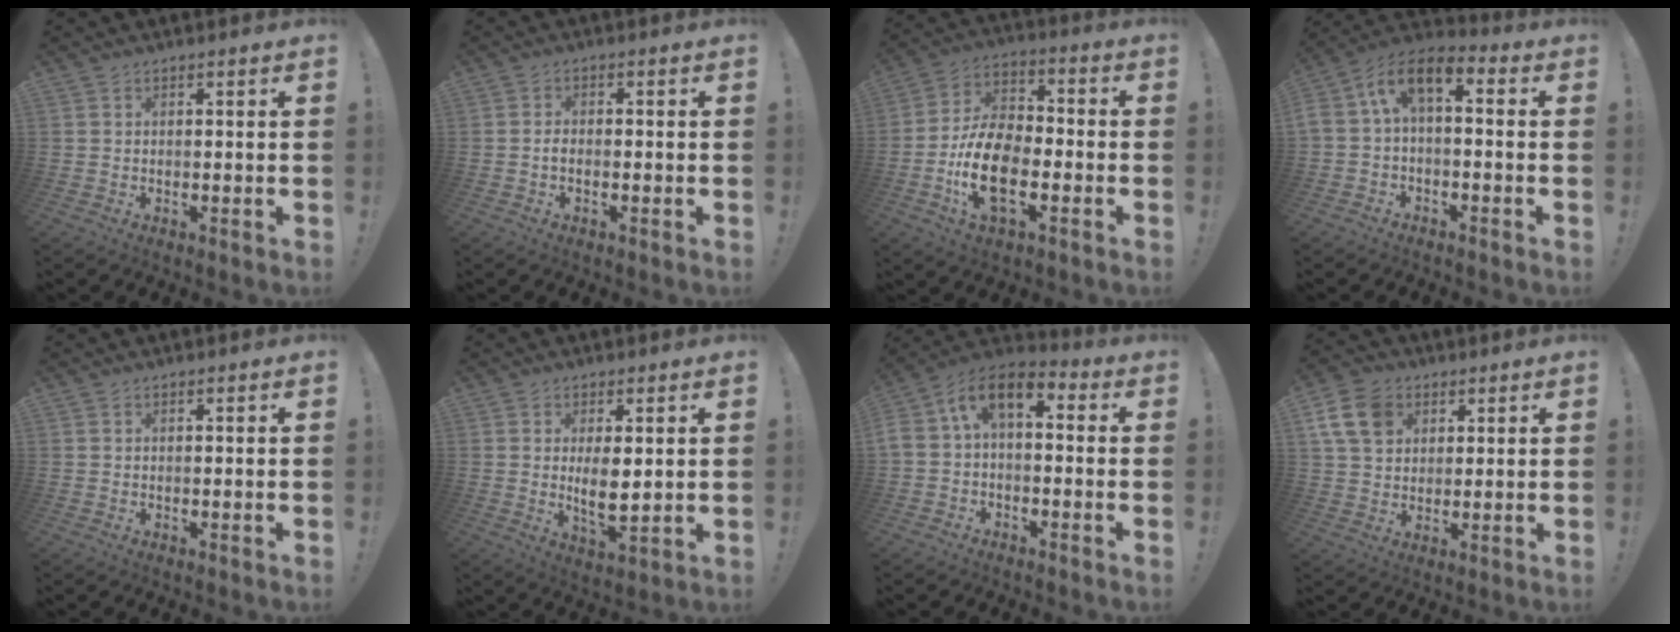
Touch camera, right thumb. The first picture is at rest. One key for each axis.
{"total": 2.2, "fx": -1.2, "fy": 0.8, "fz": 1.7, "tx": -0.034, "ty": 0.007, "tz": -0.019}
{"total": 16.3, "fx": -6.0, "fy": 9.1, "fz": 12.1, "tx": -0.238, "ty": 0.027, "tz": -0.104}
{"total": 7.0, "fx": 0.3, "fy": 3.9, "fz": 5.9, "tx": -0.109, "ty": 0.005, "tz": 0.010}
{"total": 0.0}
{"total": 7.1, "fx": 1.0, "fy": 3.1, "fz": 6.3, "tx": -0.090, "ty": -0.022, "tz": 0.013}
{"total": 8.3, "fx": 1.2, "fy": 5.2, "fz": 6.4, "tx": -0.120, "ty": 0.009, "tz": 0.027}
{"total": 11.9, "fx": 5.1, "fy": 8.9, "fz": 6.2, "tx": -0.109, "ty": -0.013, "tz": 0.104}